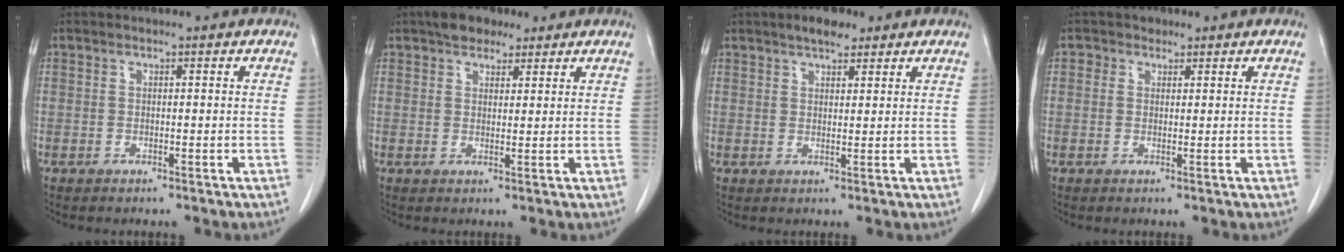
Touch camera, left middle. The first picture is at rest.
{"total": 4.4, "force": [3.2, 2.3, 1.9], "torque": [-0.035, 0.014, 0.056]}
{"total": 3.7, "force": [2.8, 1.5, 2.0], "torque": [-0.035, 0.008, 0.044]}
{"total": 1.7, "force": [0.9, 1.4, 0.2], "torque": [0.003, 0.003, 0.009]}